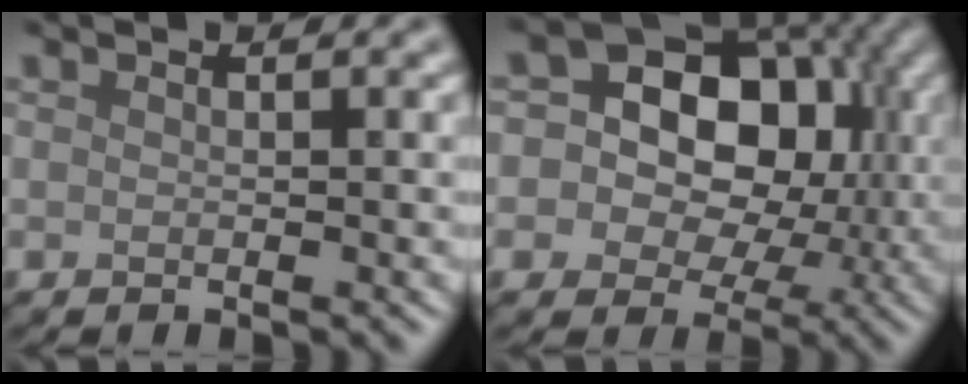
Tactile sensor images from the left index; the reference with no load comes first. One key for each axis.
{"total": 12.9, "fx": 1.9, "fy": 10.2, "fz": 7.6, "tx": -0.103, "ty": 0.029, "tz": -0.001}